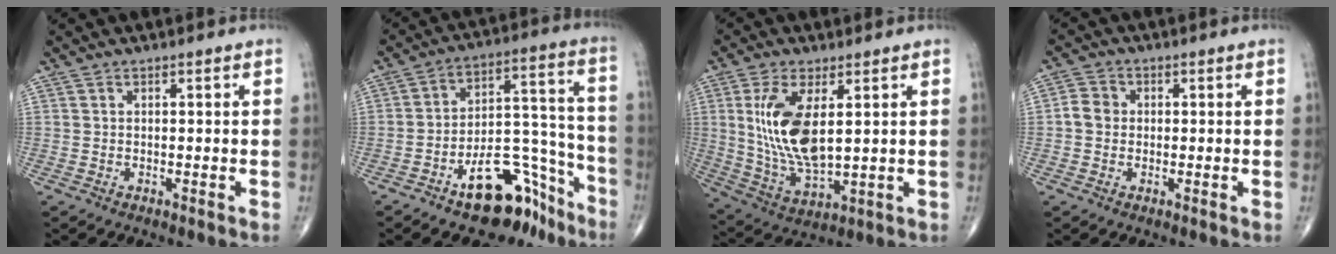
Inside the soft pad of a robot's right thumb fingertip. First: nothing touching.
{"total": 16.9, "force": [-10.6, 8.1, 10.3], "torque": [-0.100, 0.103, -0.159]}
{"total": 14.8, "force": [3.2, 6.4, 12.9], "torque": [-0.257, -0.025, 0.074]}
{"total": 3.5, "force": [-0.2, 3.1, 1.6], "torque": [-0.020, 0.009, -0.011]}